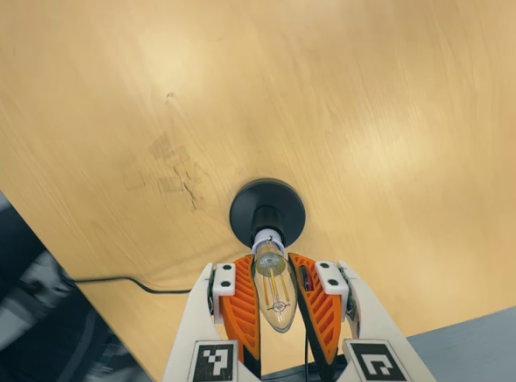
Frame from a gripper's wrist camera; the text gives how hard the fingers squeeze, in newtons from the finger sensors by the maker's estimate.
{"total": 18.5, "left": 18.1, "right": 19.0}